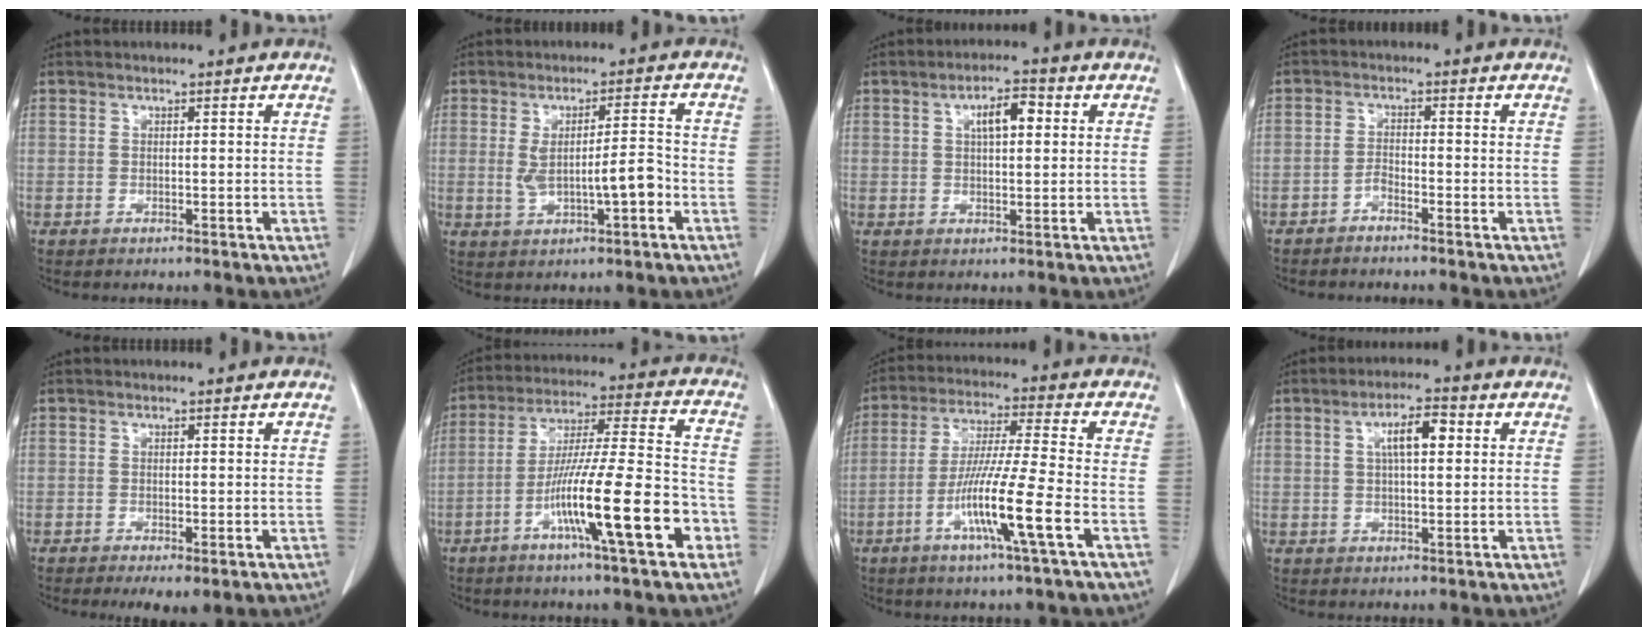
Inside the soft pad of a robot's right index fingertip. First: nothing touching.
{"total": 6.6, "force": [-1.2, 1.5, 6.3], "torque": [-0.114, 0.010, -0.010]}
{"total": 5.2, "force": [1.6, 1.8, 4.6], "torque": [-0.078, 0.012, 0.026]}
{"total": 1.8, "force": [-1.6, 0.1, 0.8], "torque": [-0.016, 0.002, -0.032]}
{"total": 3.2, "force": [-1.3, 1.0, 2.8], "torque": [-0.039, -0.007, -0.012]}
{"total": 17.3, "force": [-6.9, 0.8, 15.8], "torque": [-0.267, -0.006, -0.116]}
{"total": 11.8, "force": [-4.5, -1.0, 10.9], "torque": [-0.208, -0.015, -0.086]}
{"total": 5.7, "force": [1.6, 1.6, 5.3], "torque": [-0.094, 0.012, 0.029]}